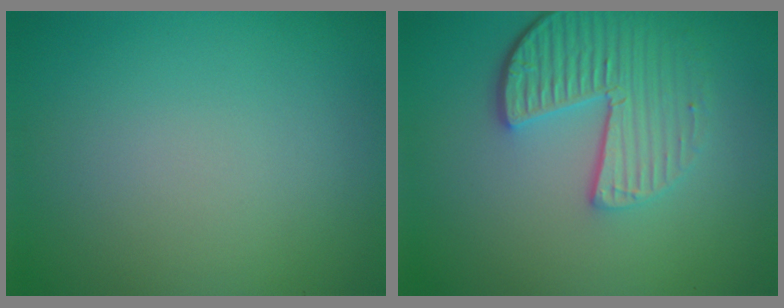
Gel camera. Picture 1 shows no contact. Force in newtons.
{"total": 5.3, "press": 4.0, "slide": 3.5}